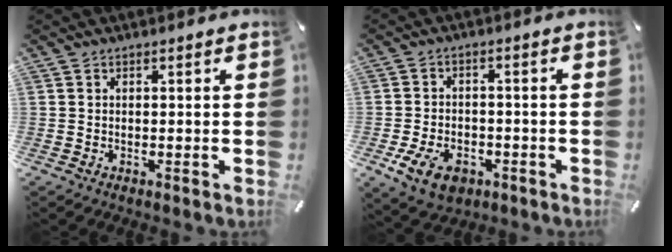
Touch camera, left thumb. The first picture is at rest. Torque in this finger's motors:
{"motor_torque": [0.79, 0.79, 0.09, -0.08, 0.10]}